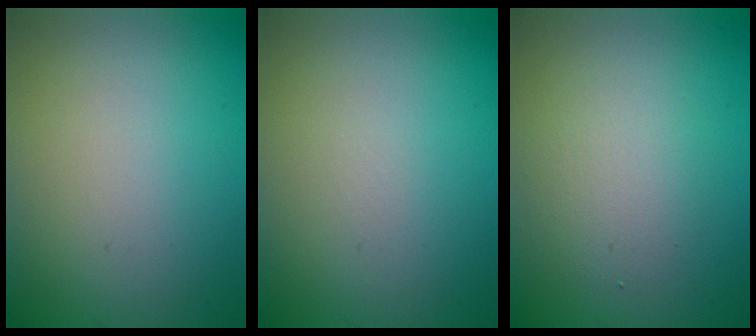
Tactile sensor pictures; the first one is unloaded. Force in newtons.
{"total": 0.0}
{"total": 2.7, "press": 2.7, "slide": 0.3}